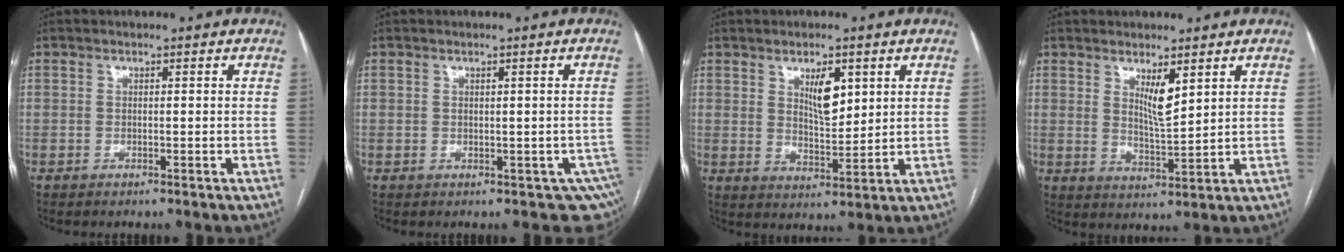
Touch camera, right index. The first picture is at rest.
{"total": 4.0, "force": [-0.7, 3.3, 2.2], "torque": [-0.004, 0.005, 0.001]}
{"total": 5.9, "force": [2.6, 2.2, 4.9], "torque": [-0.086, -0.004, 0.051]}
{"total": 4.6, "force": [2.4, 0.6, 3.8], "torque": [-0.070, -0.015, 0.049]}